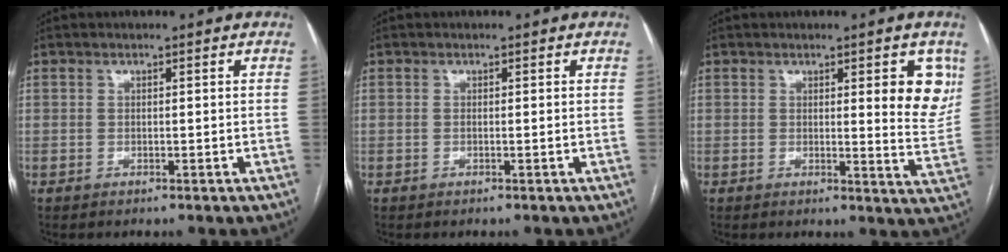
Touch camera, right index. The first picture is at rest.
{"total": 0.0}
{"total": 7.2, "force": [2.8, 1.4, 6.5], "torque": [-0.064, -0.015, 0.028]}